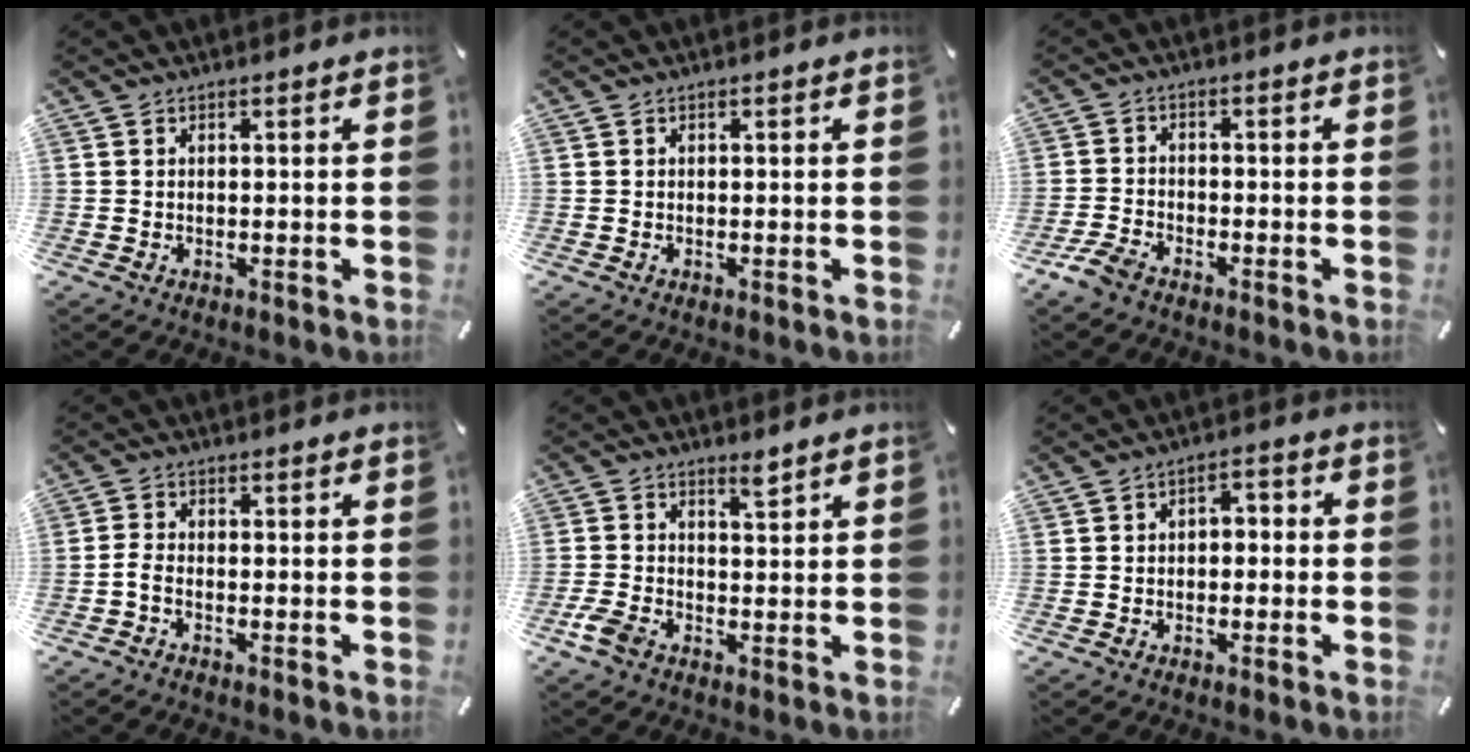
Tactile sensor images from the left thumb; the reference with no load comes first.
{"total": 0.0}
{"total": 4.3, "force": [-3.4, 2.0, 1.9], "torque": [-0.056, 0.010, -0.070]}
{"total": 2.1, "force": [-1.3, 0.8, 1.4], "torque": [-0.034, 0.001, -0.024]}
{"total": 3.8, "force": [0.5, 2.3, 2.9], "torque": [-0.055, -0.014, 0.003]}
{"total": 2.9, "force": [-1.9, 1.8, 1.3], "torque": [-0.024, 0.015, -0.037]}